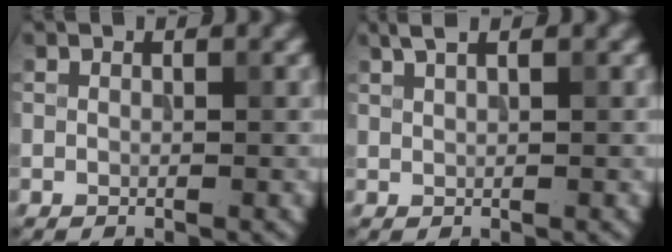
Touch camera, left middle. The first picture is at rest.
{"total": 1.7, "force": [1.2, 0.4, 1.1], "torque": [-0.017, 0.001, 0.017]}